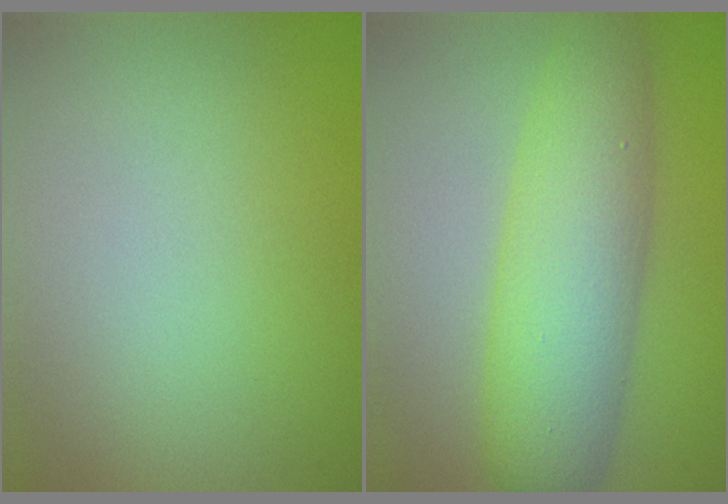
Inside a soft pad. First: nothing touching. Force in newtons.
{"total": 7.2, "press": 7.2, "slide": 0.1}